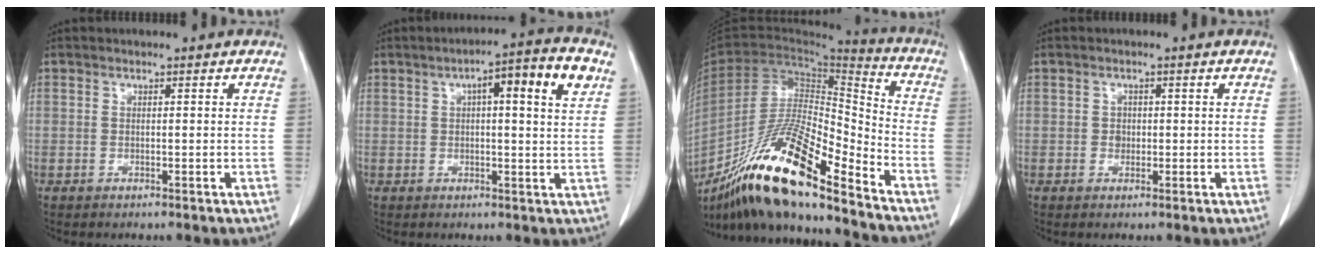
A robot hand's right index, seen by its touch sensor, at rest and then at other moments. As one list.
[{"total": 9.1, "force": [3.4, 1.0, 8.4], "torque": [-0.127, 0.019, 0.042]}, {"total": 20.6, "force": [-15.2, 2.2, 13.8], "torque": [-0.265, -0.018, -0.279]}, {"total": 1.3, "force": [-0.2, 1.1, 0.5], "torque": [-0.006, 0.004, -0.002]}]